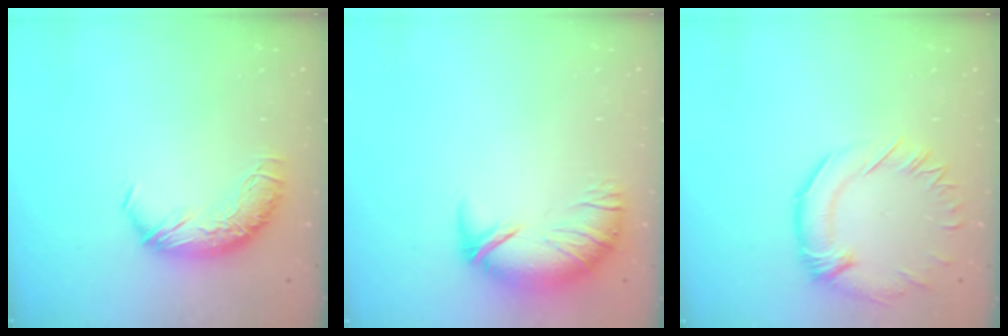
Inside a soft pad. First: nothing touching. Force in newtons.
{"total": 3.7, "press": 3.0, "slide": 2.2}
{"total": 1.3, "press": 0.6, "slide": 1.1}